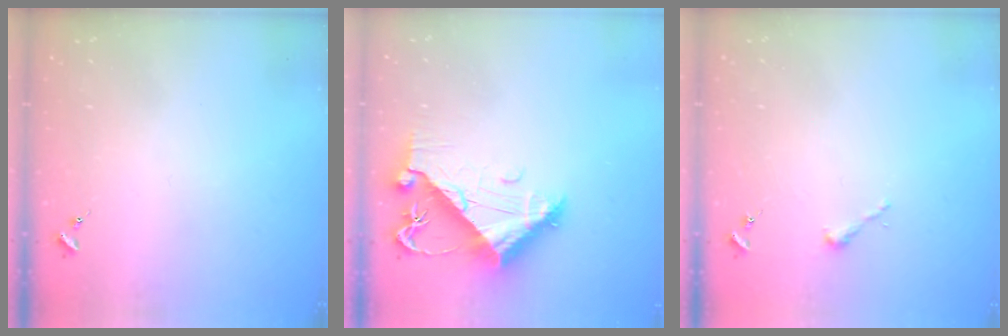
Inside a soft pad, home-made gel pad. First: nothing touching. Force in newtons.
{"total": 9.1, "press": 9.1, "slide": 1.1}
{"total": 2.5, "press": 2.5, "slide": 0.2}